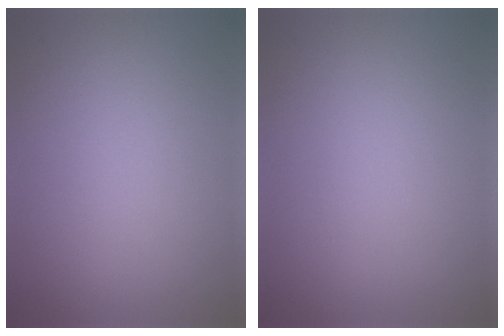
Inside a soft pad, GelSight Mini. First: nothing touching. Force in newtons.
{"total": 0.0}